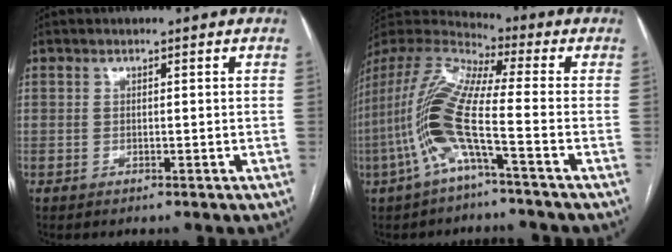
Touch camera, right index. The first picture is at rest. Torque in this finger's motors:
{"motor_torque": [2.14, 0.00, 1.05, 0.21]}